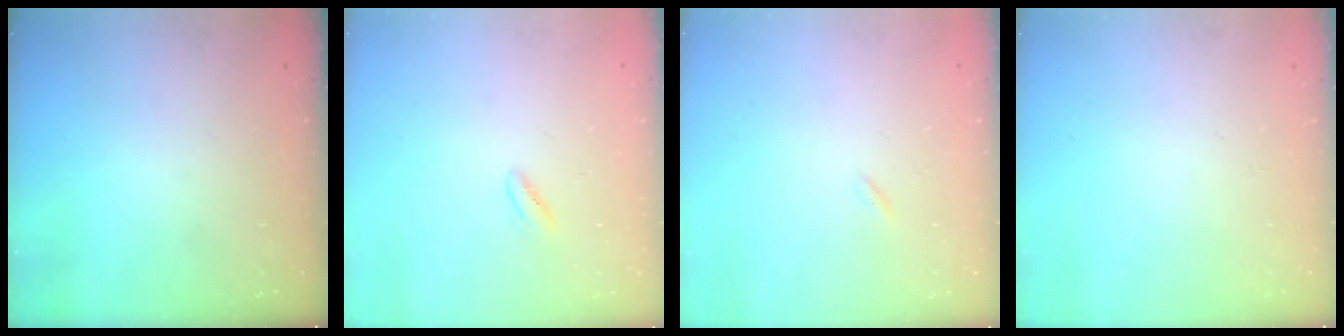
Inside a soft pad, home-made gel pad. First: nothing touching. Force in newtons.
{"total": 1.8, "press": 1.6, "slide": 0.9}
{"total": 0.0}
{"total": 0.0}